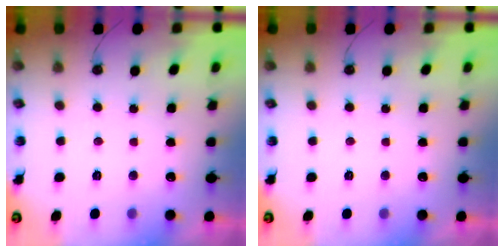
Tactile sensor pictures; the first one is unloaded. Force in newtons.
{"total": 0.0}